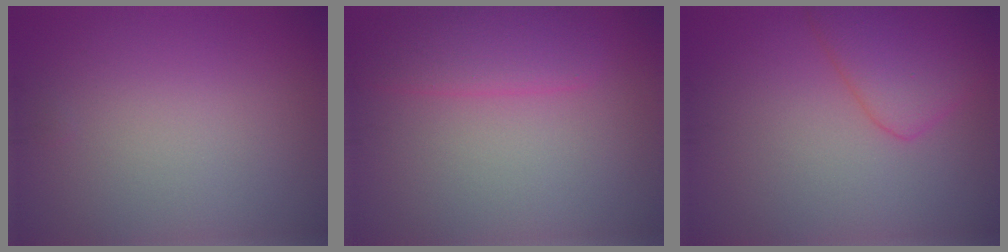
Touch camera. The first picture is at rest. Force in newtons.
{"total": 3.4, "press": 3.4, "slide": 0.3}
{"total": 4.6, "press": 4.6, "slide": 0.2}